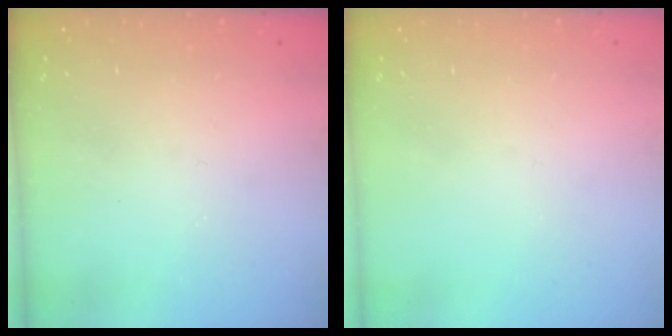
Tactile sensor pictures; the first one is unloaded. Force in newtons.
{"total": 0.0}